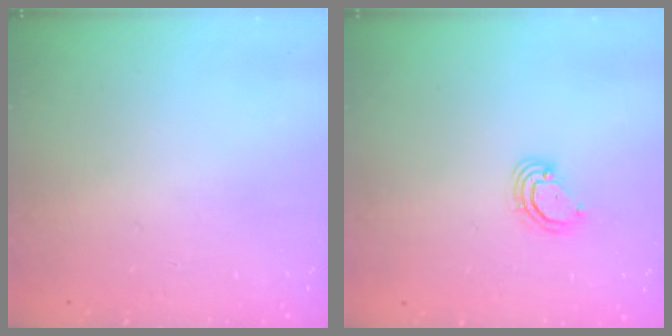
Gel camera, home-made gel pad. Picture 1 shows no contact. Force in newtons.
{"total": 3.2, "press": 3.2, "slide": 0.2}